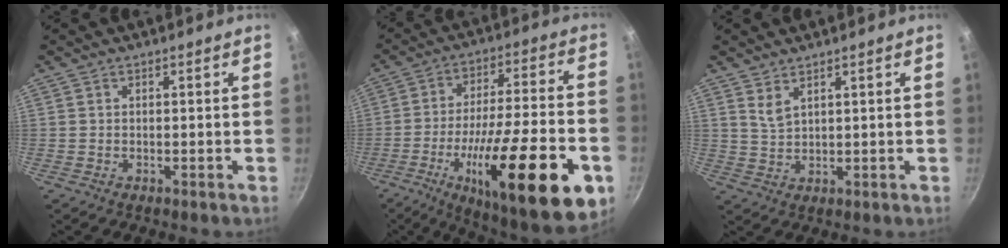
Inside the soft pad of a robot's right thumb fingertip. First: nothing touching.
{"total": 28.8, "force": [-10.6, 8.2, 25.5], "torque": [-0.359, 0.021, -0.158]}
{"total": 3.0, "force": [2.0, 1.1, 1.8], "torque": [-0.036, -0.017, 0.044]}